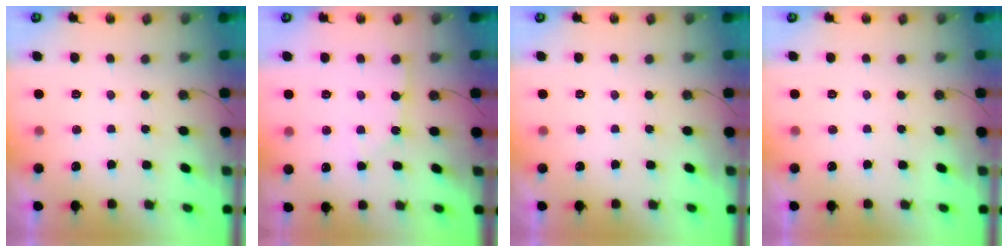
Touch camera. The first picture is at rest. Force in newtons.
{"total": 2.4, "press": 2.4, "slide": 0.4}
{"total": 0.0}
{"total": 0.0}